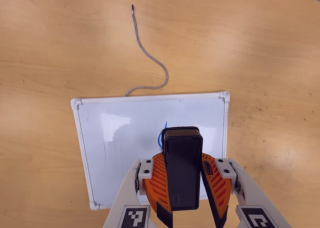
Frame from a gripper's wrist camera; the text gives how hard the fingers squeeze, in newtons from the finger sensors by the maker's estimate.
{"total": 9.3, "left": 9.5, "right": 9.2}